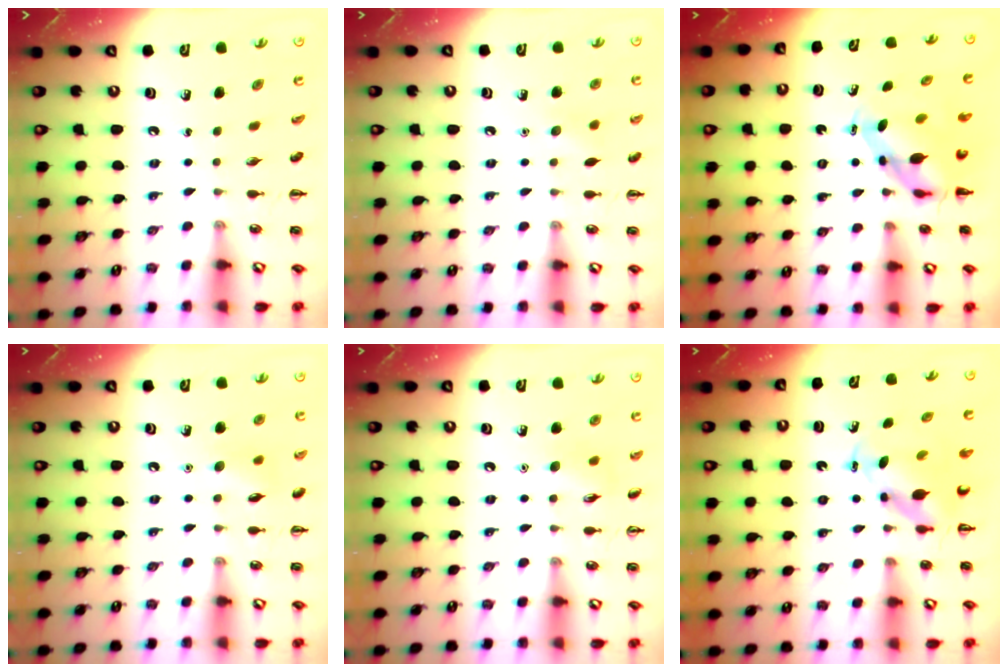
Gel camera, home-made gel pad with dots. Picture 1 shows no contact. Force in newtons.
{"total": 6.1, "press": 5.8, "slide": 1.7}
{"total": 5.8, "press": 5.6, "slide": 1.3}
{"total": 8.3, "press": 8.1, "slide": 1.8}
{"total": 7.2, "press": 7.2, "slide": 0.5}
{"total": 5.3, "press": 5.1, "slide": 1.4}